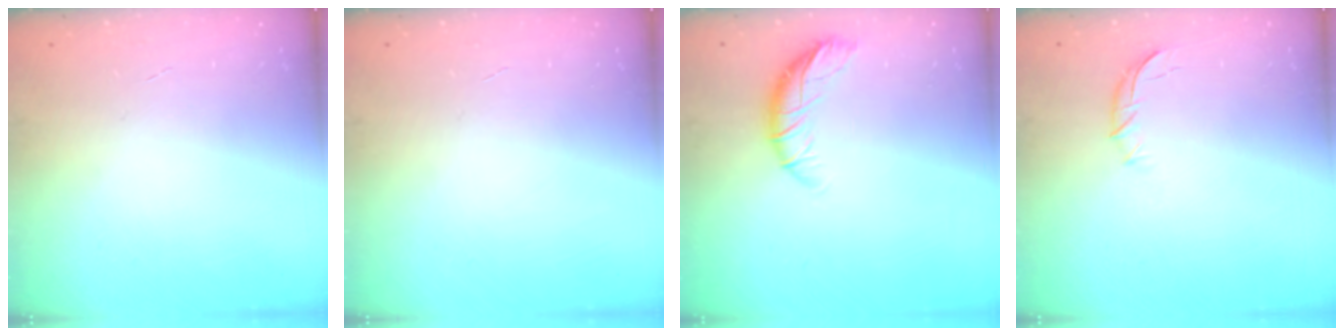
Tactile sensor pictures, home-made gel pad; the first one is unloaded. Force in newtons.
{"total": 0.0}
{"total": 9.9, "press": 9.9, "slide": 0.9}
{"total": 7.2, "press": 7.1, "slide": 1.1}